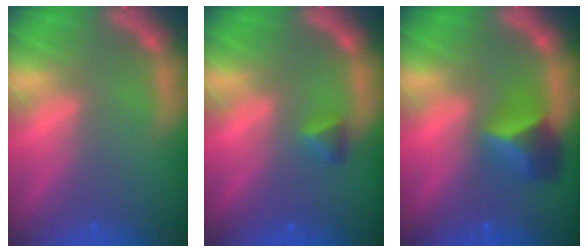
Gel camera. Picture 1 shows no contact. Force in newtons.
{"total": 1.4}
{"total": 4.0}